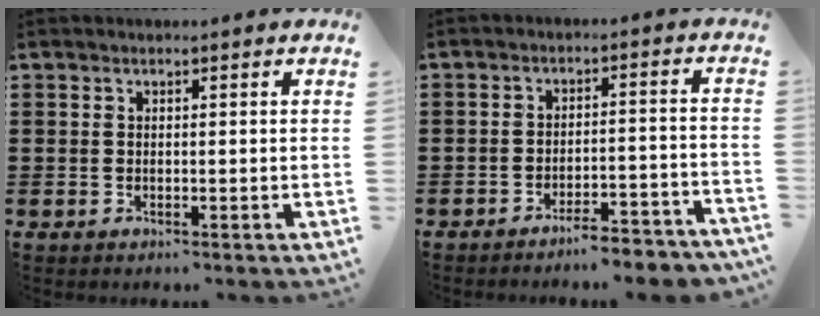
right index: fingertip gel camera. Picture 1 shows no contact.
{"total": 4.6, "force": [-4.4, -0.3, 1.3], "torque": [-0.024, -0.008, -0.086]}